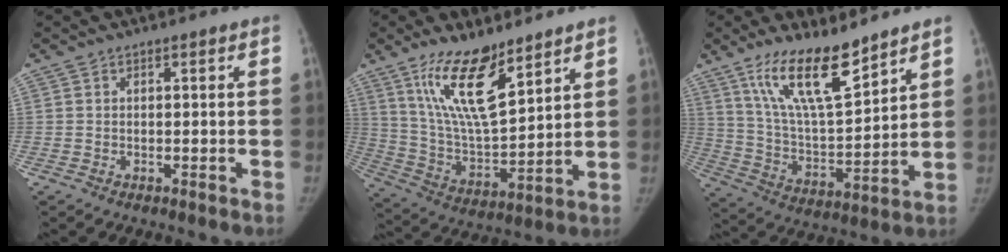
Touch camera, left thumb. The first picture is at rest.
{"total": 16.0, "force": [10.2, 5.1, 11.2], "torque": [-0.182, -0.064, 0.207]}
{"total": 15.7, "force": [11.0, 4.2, 10.4], "torque": [-0.166, -0.068, 0.215]}